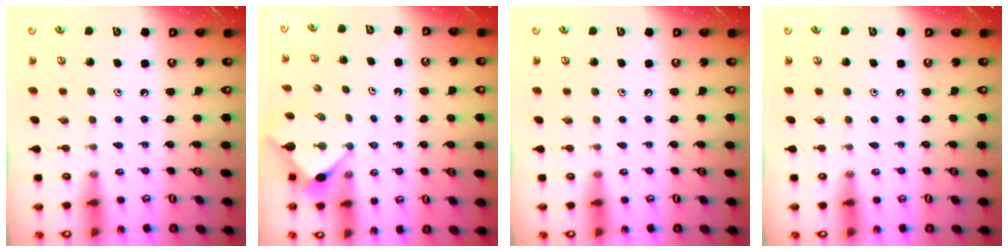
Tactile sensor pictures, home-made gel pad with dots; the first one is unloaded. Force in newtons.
{"total": 3.6, "press": 3.6, "slide": 0.4}
{"total": 0.0}
{"total": 0.0}